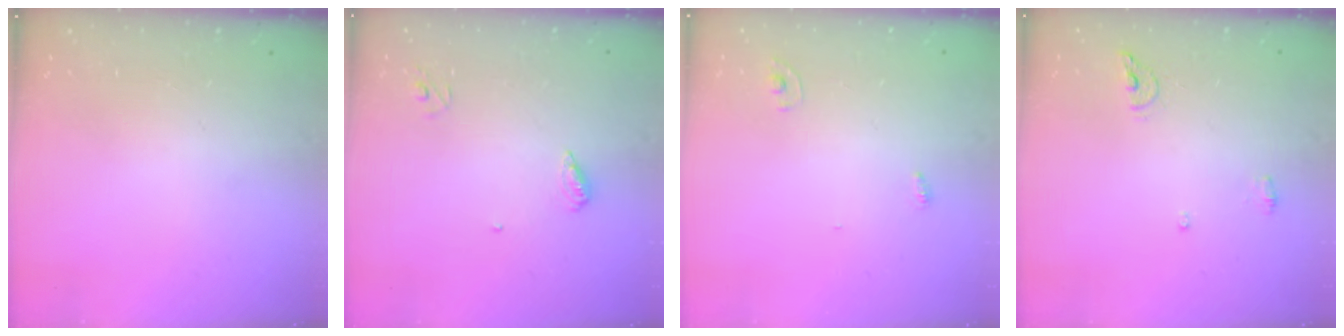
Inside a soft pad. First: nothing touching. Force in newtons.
{"total": 5.3, "press": 5.3, "slide": 0.6}
{"total": 2.8, "press": 2.8, "slide": 0.1}
{"total": 6.1, "press": 5.9, "slide": 1.4}